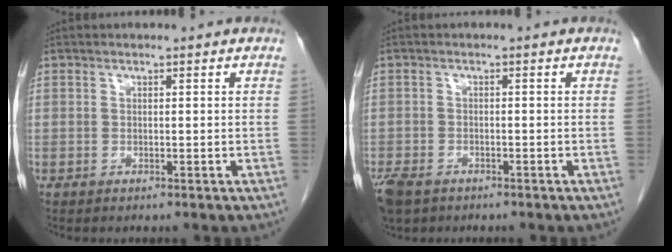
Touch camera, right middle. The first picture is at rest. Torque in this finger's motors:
{"motor_torque": [0.34, -0.20, 0.30, 0.07]}